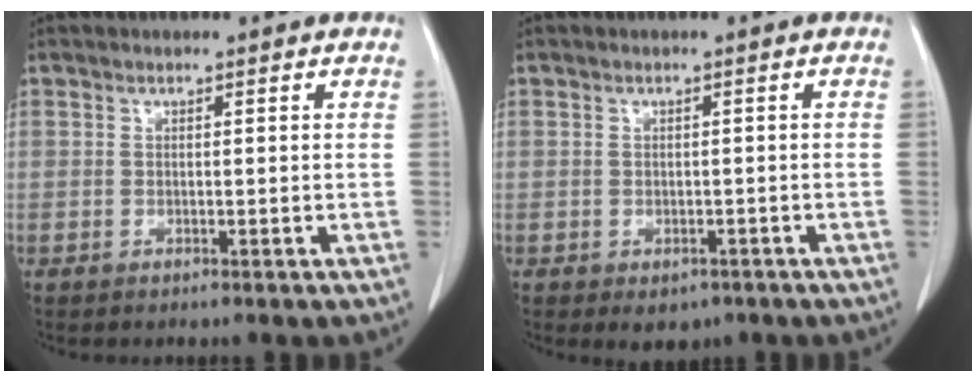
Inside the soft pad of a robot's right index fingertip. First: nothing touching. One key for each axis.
{"total": 3.3, "fx": -2.0, "fy": 2.2, "fz": 1.3, "tx": -0.007, "ty": 0.002, "tz": -0.016}